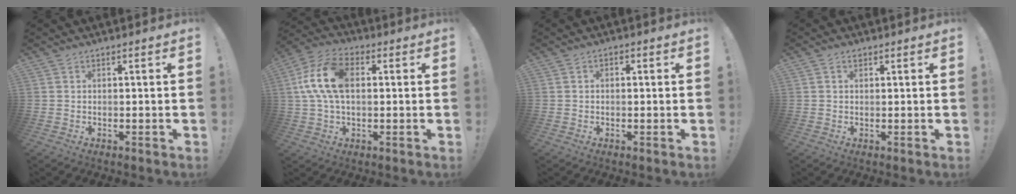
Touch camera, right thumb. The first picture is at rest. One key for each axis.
{"total": 14.1, "fx": 1.9, "fy": 8.5, "fz": 11.0, "tx": -0.225, "ty": 0.009, "tz": 0.038}
{"total": 1.2, "fx": -0.7, "fy": 0.7, "fz": 0.7, "tx": -0.017, "ty": 0.007, "tz": -0.012}
{"total": 1.4, "fx": 0.6, "fy": 1.0, "fz": 0.7, "tx": -0.011, "ty": 0.002, "tz": 0.011}